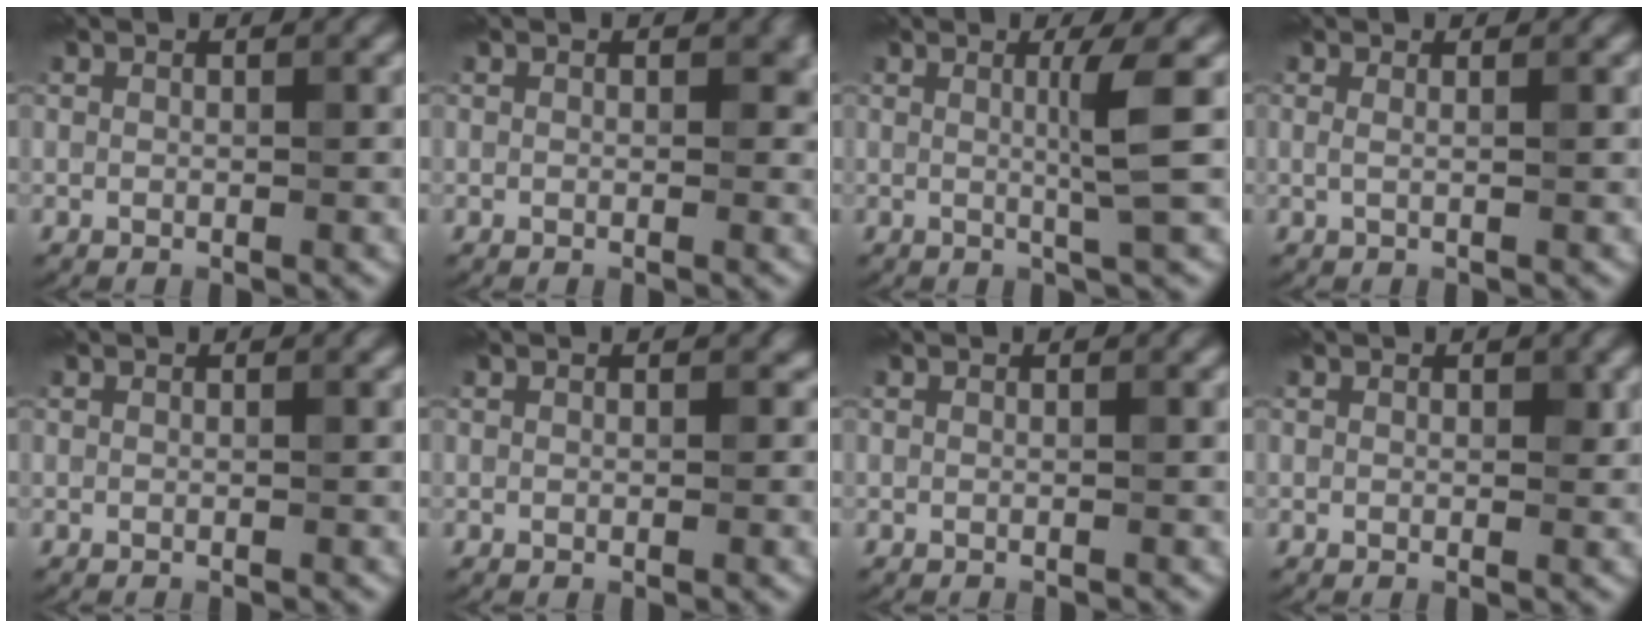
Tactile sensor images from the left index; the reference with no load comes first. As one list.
[{"total": 1.3, "force": [0.2, 1.0, 0.8], "torque": [-0.007, -0.003, -0.003]}, {"total": 3.1, "force": [0.3, 0.2, 3.1], "torque": [-0.056, -0.001, 0.002]}, {"total": 1.1, "force": [0.3, 0.5, 1.0], "torque": [-0.014, -0.006, -0.004]}, {"total": 0.8, "force": [-0.6, 0.2, 0.5], "torque": [0.002, -0.003, -0.016]}, {"total": 0.7, "force": [0.0, 0.6, 0.4], "torque": [-0.002, -0.003, -0.001]}, {"total": 0.9, "force": [-0.7, 0.2, 0.5], "torque": [0.002, -0.003, -0.018]}, {"total": 0.7, "force": [0.2, 0.5, 0.4], "torque": [-0.001, -0.004, 0.001]}]